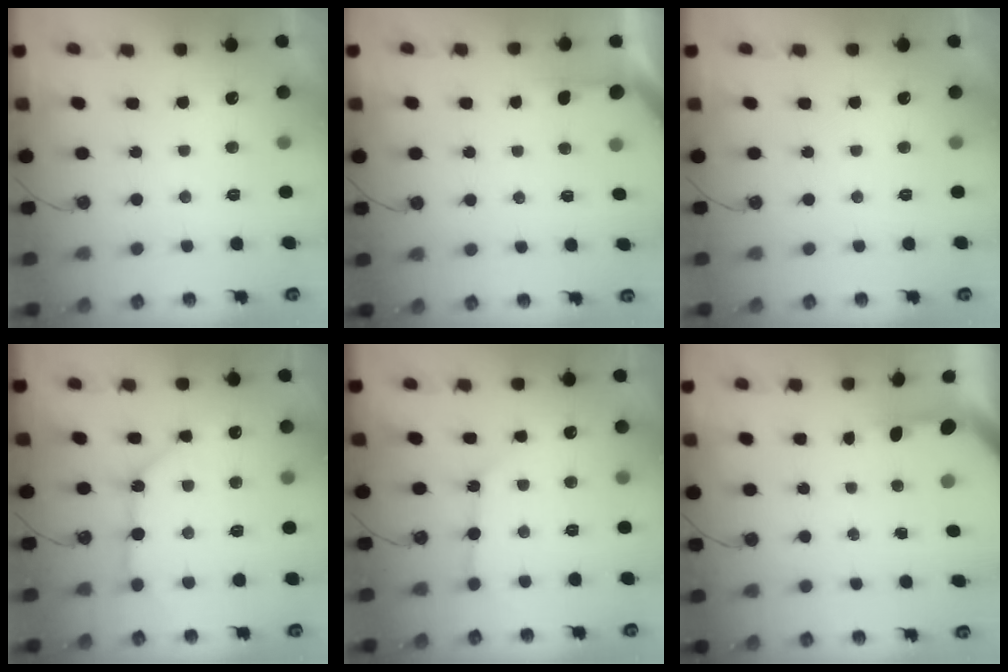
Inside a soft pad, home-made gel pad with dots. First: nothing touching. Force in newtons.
{"total": 2.9, "press": 2.9, "slide": 0.2}
{"total": 0.0}
{"total": 12.8, "press": 12.7, "slide": 1.5}
{"total": 5.4, "press": 5.4, "slide": 0.6}
{"total": 3.4, "press": 3.4, "slide": 0.4}